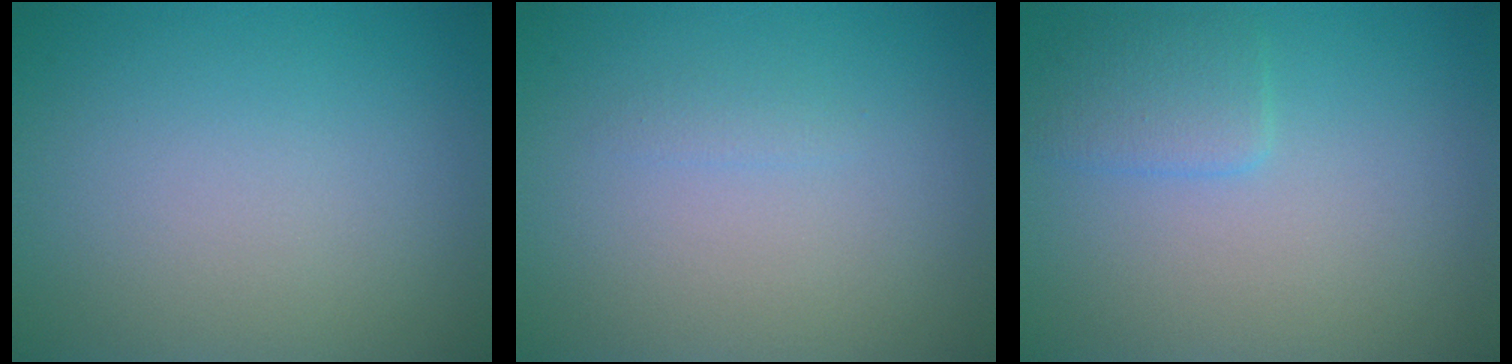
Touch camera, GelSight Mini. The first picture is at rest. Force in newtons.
{"total": 0.6, "press": 0.6, "slide": 0.0}
{"total": 2.0, "press": 2.0, "slide": 0.1}